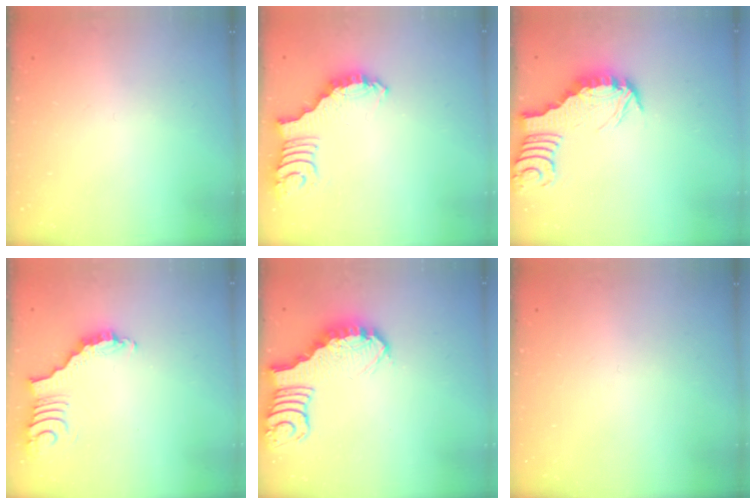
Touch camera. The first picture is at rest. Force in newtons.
{"total": 2.5, "press": 2.5, "slide": 0.5}
{"total": 2.7, "press": 2.7, "slide": 0.3}
{"total": 3.7, "press": 3.6, "slide": 0.7}
{"total": 3.5, "press": 3.5, "slide": 0.2}
{"total": 0.0}